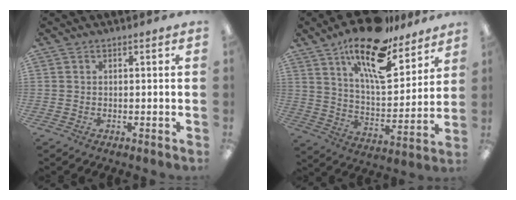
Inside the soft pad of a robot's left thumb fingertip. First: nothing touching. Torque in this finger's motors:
{"motor_torque": [0.42, 0.51, 1.43, -1.34, 0.45]}